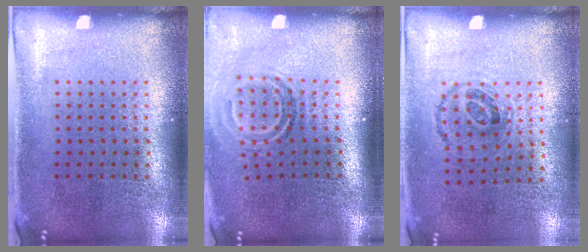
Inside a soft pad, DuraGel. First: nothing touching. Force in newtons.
{"total": 1.8, "press": 1.1, "slide": 1.4}
{"total": 0.9, "press": 0.7, "slide": 0.6}